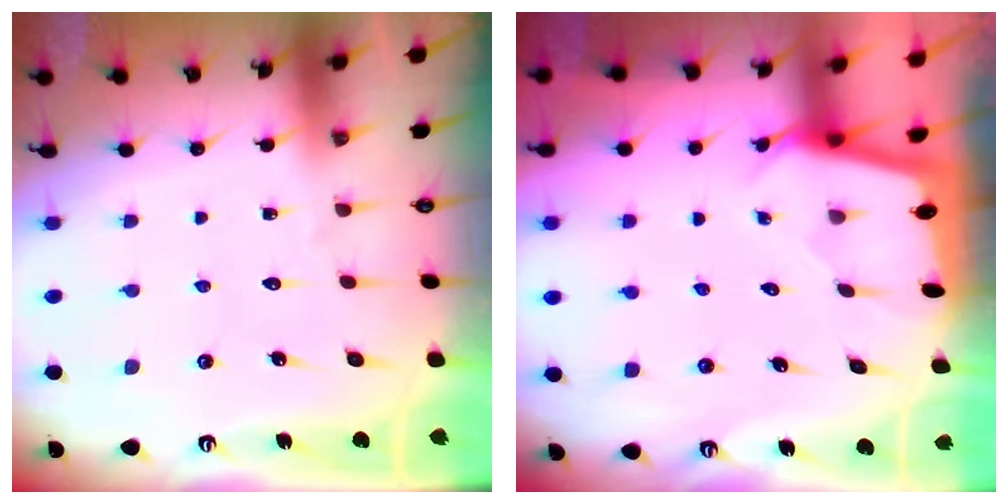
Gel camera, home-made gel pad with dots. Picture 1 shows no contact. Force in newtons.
{"total": 1.8, "press": 1.8, "slide": 0.2}